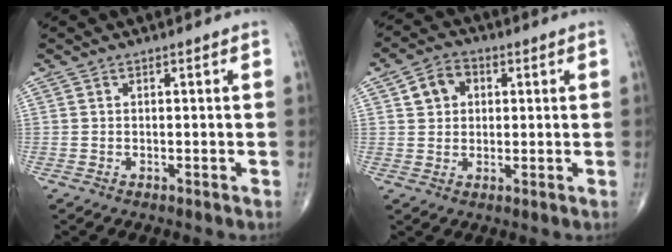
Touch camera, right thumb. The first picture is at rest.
{"total": 5.9, "force": [1.8, 4.7, 2.9], "torque": [-0.030, 0.006, 0.025]}